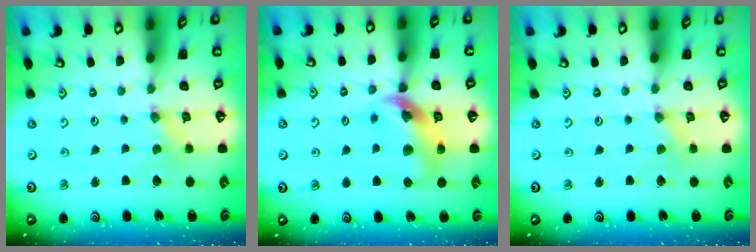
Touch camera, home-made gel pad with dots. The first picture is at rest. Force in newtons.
{"total": 12.9, "press": 12.8, "slide": 1.9}
{"total": 0.0}